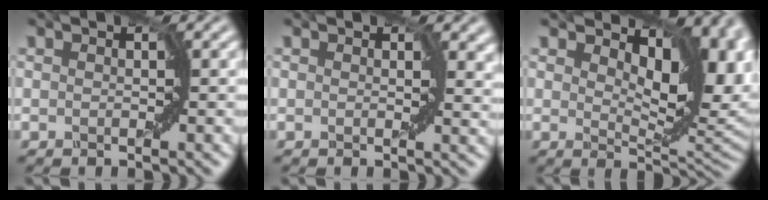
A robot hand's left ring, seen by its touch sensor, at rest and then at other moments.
{"total": 2.5, "force": [0.8, 1.6, 1.7], "torque": [-0.015, 0.002, 0.005]}
{"total": 11.7, "force": [2.6, 6.2, 9.6], "torque": [-0.116, -0.004, 0.045]}